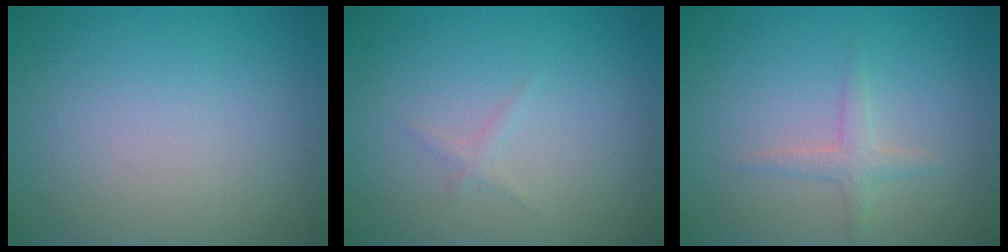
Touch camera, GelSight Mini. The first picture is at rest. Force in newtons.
{"total": 0.7, "press": 0.7, "slide": 0.1}
{"total": 1.5, "press": 1.5, "slide": 0.1}